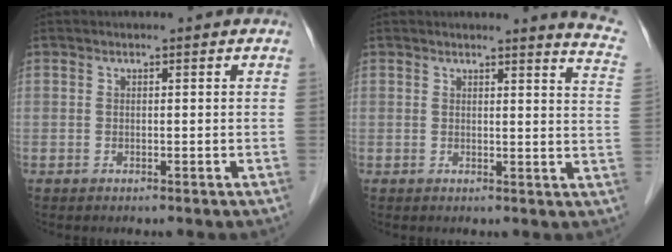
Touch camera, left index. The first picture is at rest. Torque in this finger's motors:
{"motor_torque": [0.26, -0.73, 0.02, 0.00]}